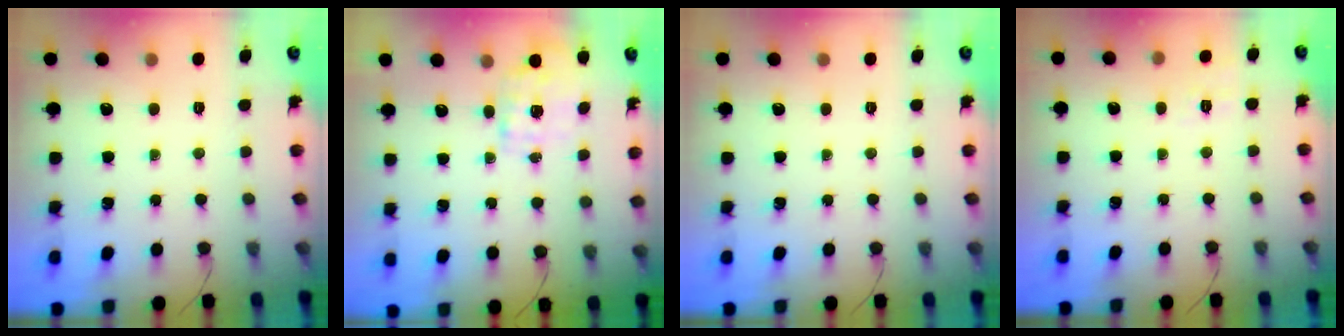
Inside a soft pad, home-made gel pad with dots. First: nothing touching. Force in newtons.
{"total": 1.8, "press": 1.8, "slide": 0.5}
{"total": 0.0}
{"total": 5.9, "press": 5.6, "slide": 1.9}